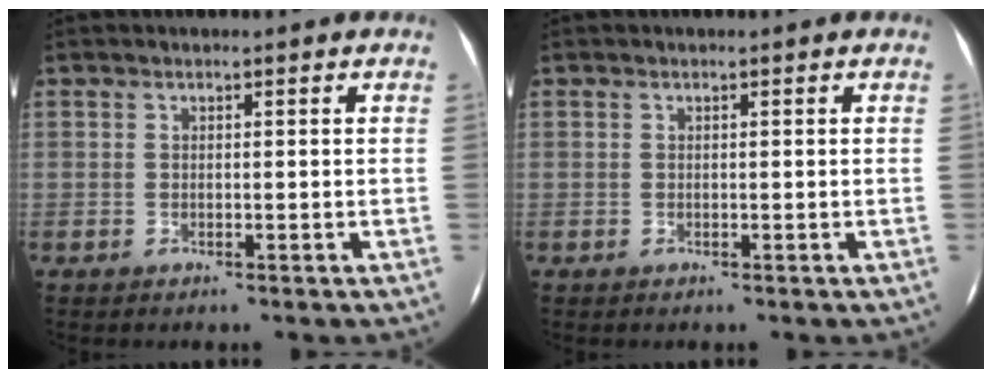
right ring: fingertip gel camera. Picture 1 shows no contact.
{"total": 0.0}